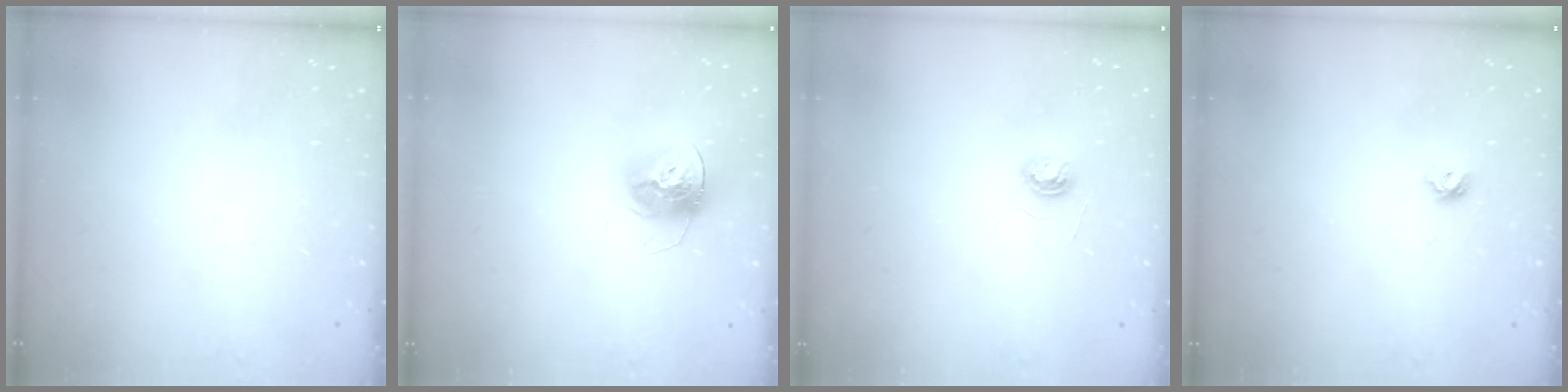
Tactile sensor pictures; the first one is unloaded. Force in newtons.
{"total": 13.4, "press": 13.4, "slide": 1.2}
{"total": 4.4, "press": 4.4, "slide": 0.5}
{"total": 5.5, "press": 5.5, "slide": 0.7}